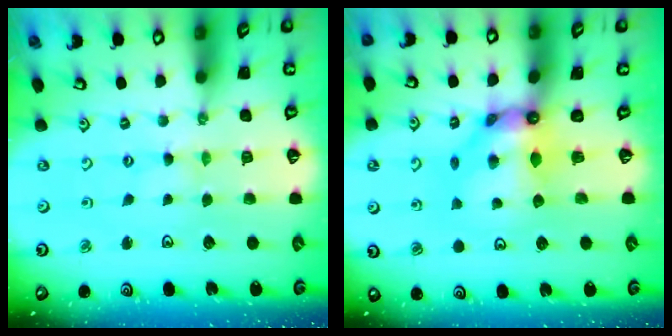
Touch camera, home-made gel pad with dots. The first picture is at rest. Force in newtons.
{"total": 8.8, "press": 8.7, "slide": 0.9}